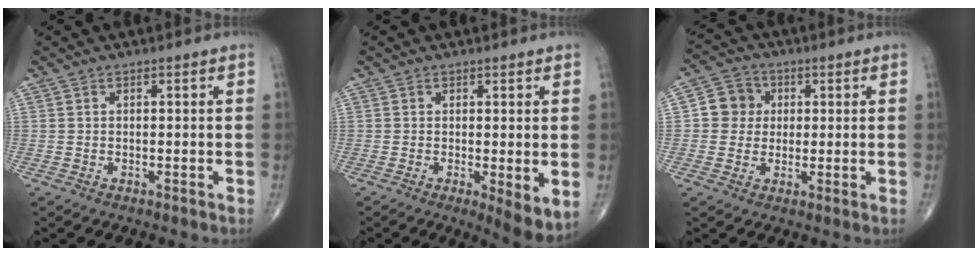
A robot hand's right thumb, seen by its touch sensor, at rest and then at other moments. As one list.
[{"total": 5.5, "force": [-0.7, 1.6, 5.2], "torque": [-0.078, -0.018, -0.011]}, {"total": 6.4, "force": [0.8, 6.1, 2.0], "torque": [-0.003, 0.008, 0.003]}]